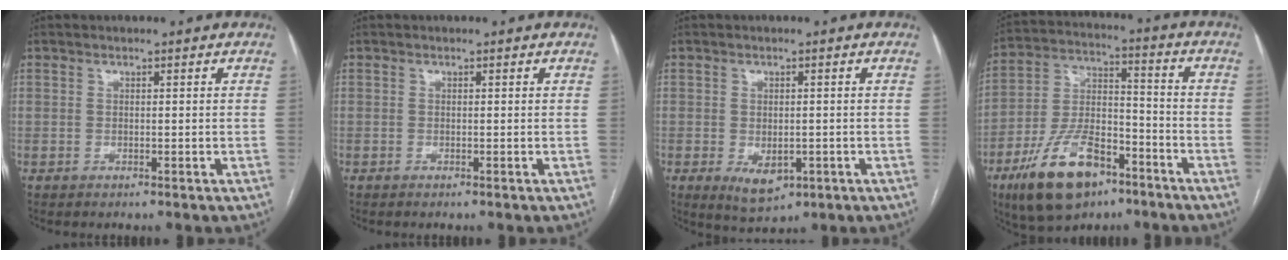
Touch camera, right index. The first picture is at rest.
{"total": 0.0}
{"total": 5.1, "force": [-1.6, 2.8, 3.9], "torque": [-0.064, -0.008, -0.011]}
{"total": 15.7, "force": [-9.3, 6.8, 10.7], "torque": [-0.213, 0.003, -0.161]}